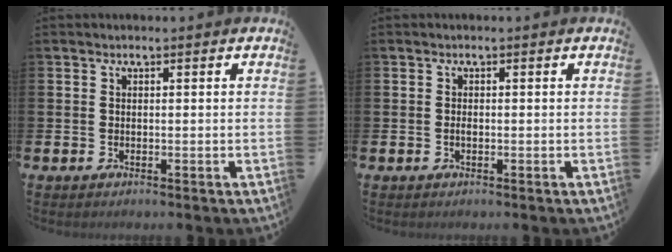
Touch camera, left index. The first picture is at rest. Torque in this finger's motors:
{"motor_torque": [0.14, 0.03, 0.00, 0.00]}